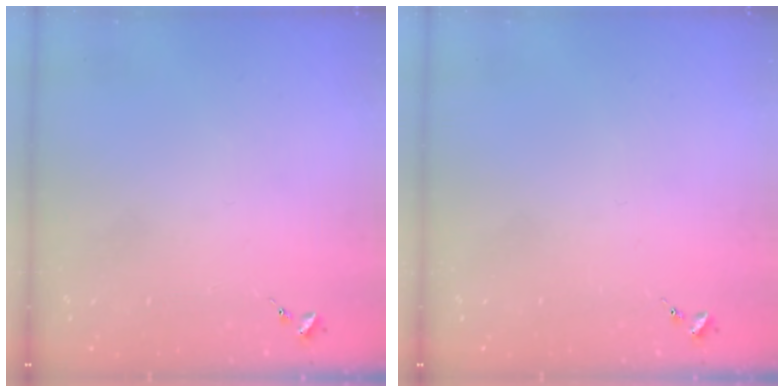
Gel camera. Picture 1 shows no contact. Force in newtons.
{"total": 0.0}